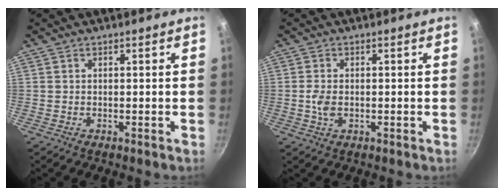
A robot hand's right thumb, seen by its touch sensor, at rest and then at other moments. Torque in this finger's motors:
{"motor_torque": [0.45, 0.20, 0.40, 0.16, 0.00]}